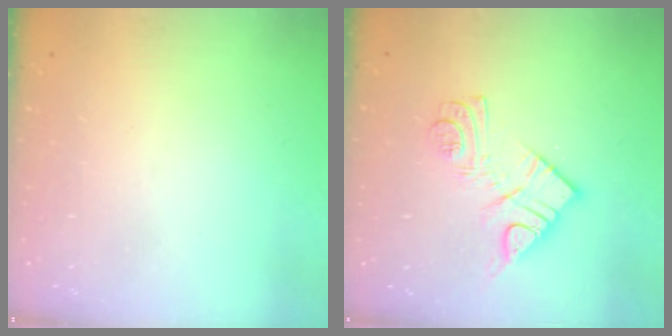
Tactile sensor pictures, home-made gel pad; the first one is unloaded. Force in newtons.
{"total": 11.5, "press": 11.5, "slide": 0.6}